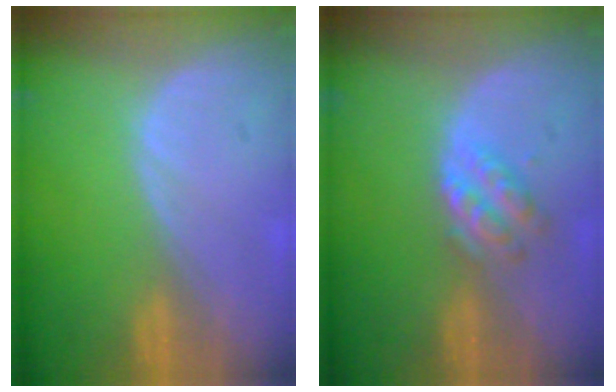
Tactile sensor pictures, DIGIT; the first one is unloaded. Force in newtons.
{"total": 4.9, "press": 4.3, "slide": 2.3}